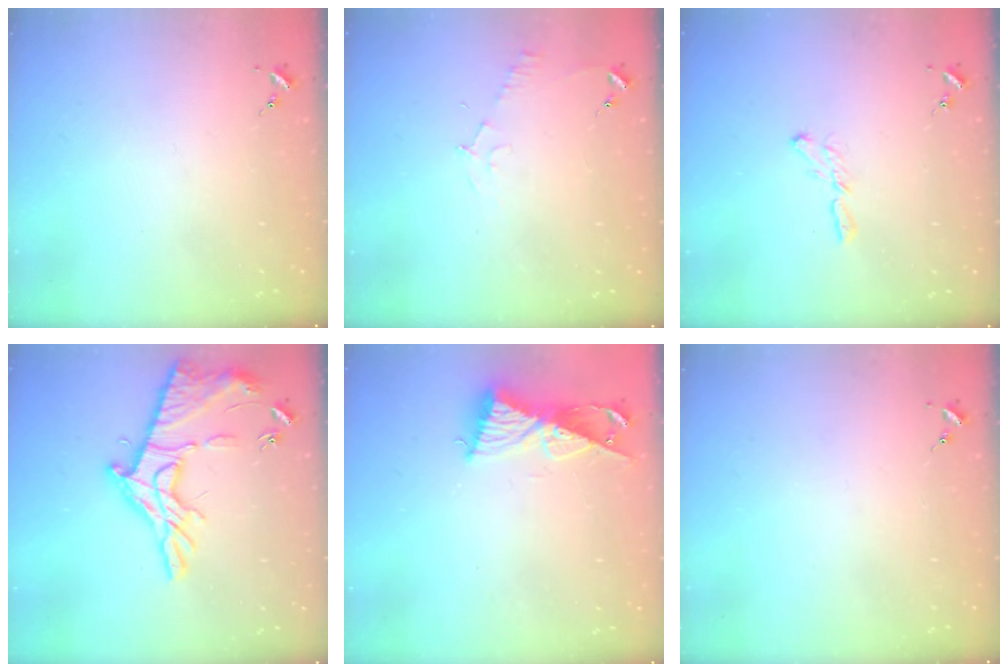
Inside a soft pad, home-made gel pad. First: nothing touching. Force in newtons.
{"total": 5.5, "press": 5.5, "slide": 0.7}
{"total": 5.3, "press": 5.3, "slide": 0.1}
{"total": 19.7, "press": 19.6, "slide": 1.5}
{"total": 9.8, "press": 9.7, "slide": 0.6}
{"total": 0.0}